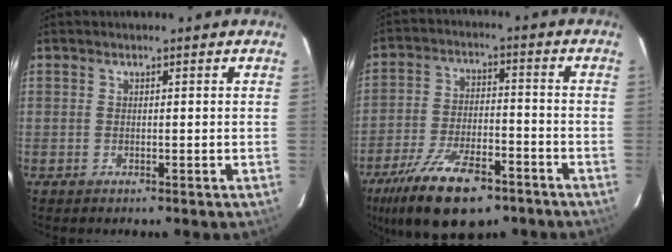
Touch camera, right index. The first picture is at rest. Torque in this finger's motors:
{"motor_torque": [1.08, -1.06, 0.97, 0.13]}